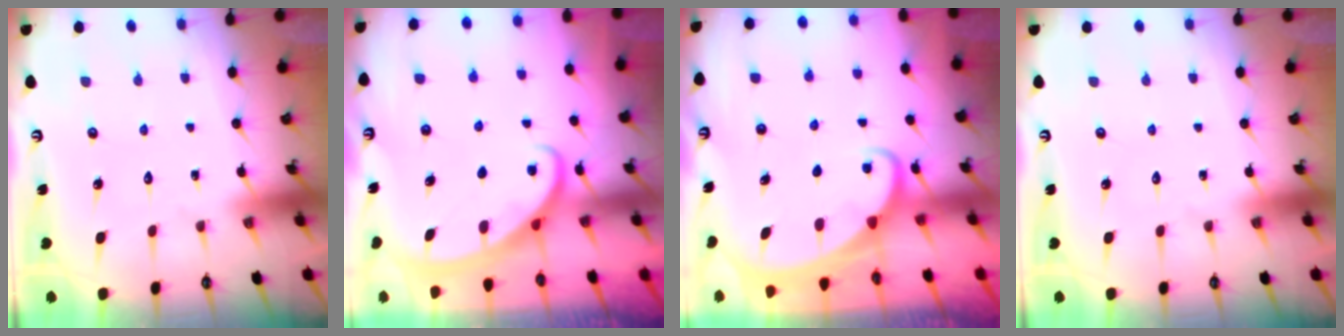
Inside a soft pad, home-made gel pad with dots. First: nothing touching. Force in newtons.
{"total": 2.8, "press": 2.8, "slide": 0.3}
{"total": 2.0, "press": 2.0, "slide": 0.2}
{"total": 0.0}